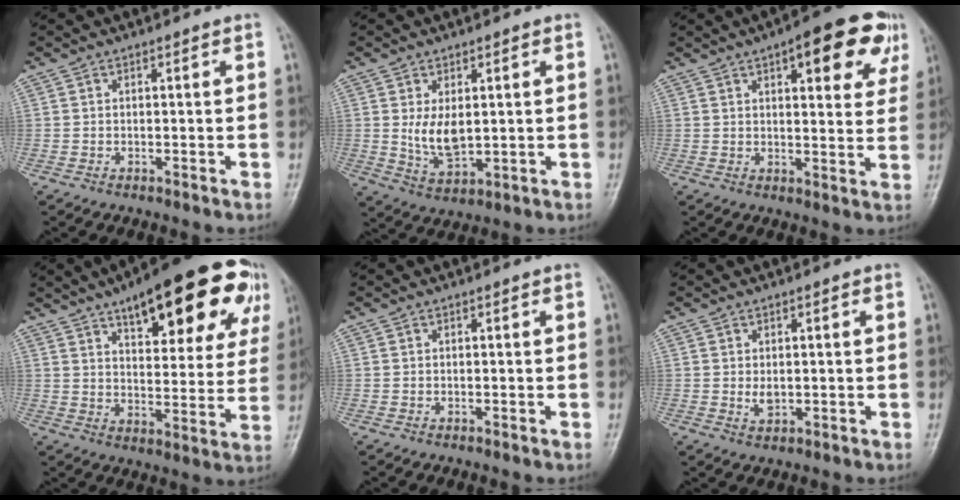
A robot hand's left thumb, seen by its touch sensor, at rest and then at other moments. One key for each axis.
{"total": 6.5, "fx": 0.9, "fy": 3.7, "fz": 5.2, "tx": -0.084, "ty": -0.016, "tz": 0.027}
{"total": 10.2, "fx": 4.9, "fy": 3.9, "fz": 8.1, "tx": -0.064, "ty": -0.010, "tz": 0.052}
{"total": 23.7, "fx": 12.9, "fy": 8.7, "fz": 17.8, "tx": -0.206, "ty": -0.015, "tz": 0.180}
{"total": 0.0}
{"total": 2.6, "fx": 0.2, "fy": 1.6, "fz": 2.0, "tx": -0.028, "ty": -0.006, "tz": 0.006}